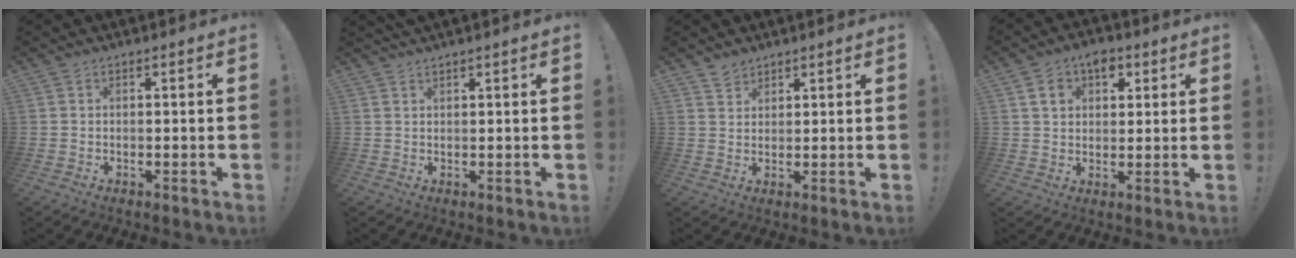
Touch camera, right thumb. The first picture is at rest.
{"total": 1.4, "force": [1.2, -0.1, 0.8], "torque": [-0.022, 0.001, 0.023]}
{"total": 3.1, "force": [2.8, 1.4, 0.2], "torque": [0.002, -0.019, 0.052]}
{"total": 8.4, "force": [3.7, 6.2, 4.2], "torque": [-0.055, -0.005, 0.069]}